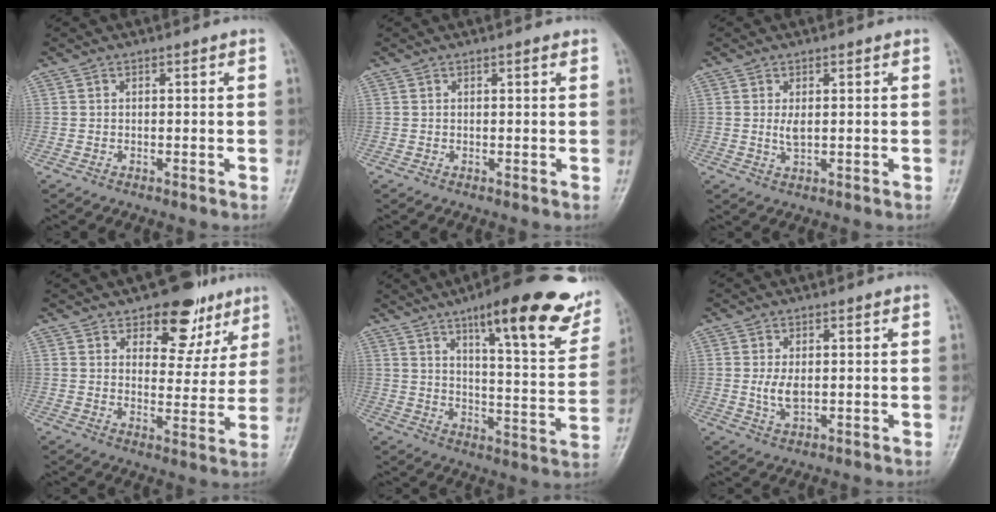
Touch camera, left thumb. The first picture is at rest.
{"total": 0.8, "force": [0.5, 0.2, 0.6], "torque": [-0.008, -0.001, 0.006]}
{"total": 2.2, "force": [0.4, 1.0, 2.0], "torque": [-0.035, -0.006, 0.011]}
{"total": 11.8, "force": [7.4, 6.7, 6.2], "torque": [-0.030, -0.038, 0.104]}
{"total": 23.2, "force": [14.0, 5.5, 17.6], "torque": [-0.209, -0.053, 0.196]}
{"total": 3.5, "force": [0.2, 1.8, 3.0], "torque": [-0.059, -0.009, 0.009]}